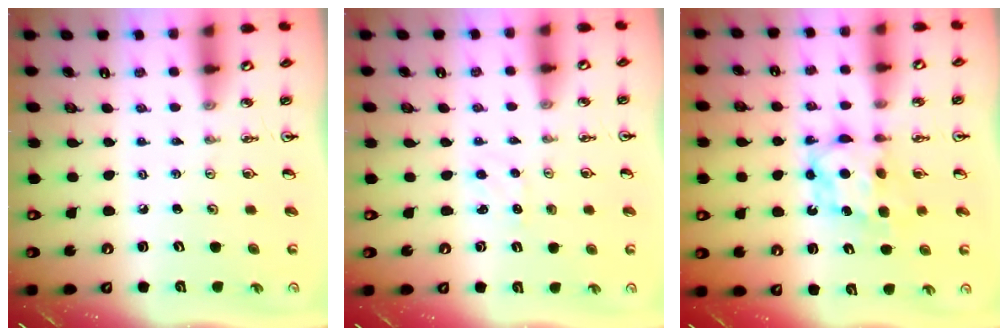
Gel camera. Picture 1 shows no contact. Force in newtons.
{"total": 2.2, "press": 2.2, "slide": 0.3}
{"total": 6.4, "press": 6.3, "slide": 0.4}